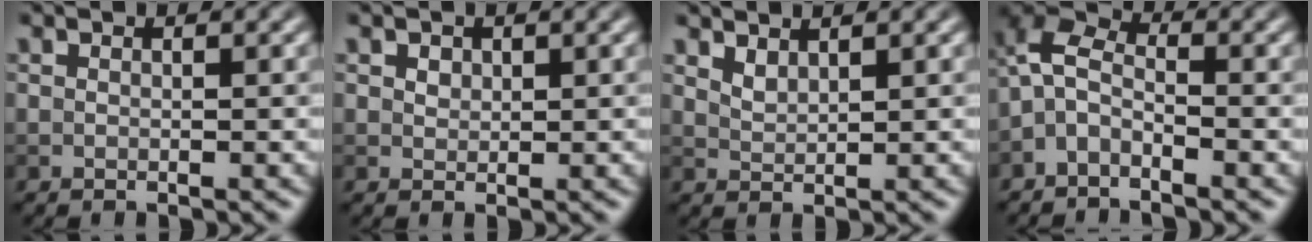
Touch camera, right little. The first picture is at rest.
{"total": 1.0, "force": [0.6, 0.7, 0.3], "torque": [-0.006, 0.001, 0.010]}
{"total": 1.4, "force": [1.3, 0.3, 0.5], "torque": [-0.015, -0.002, 0.029]}
{"total": 3.5, "force": [-1.6, 1.8, 2.5], "torque": [-0.054, 0.014, -0.046]}